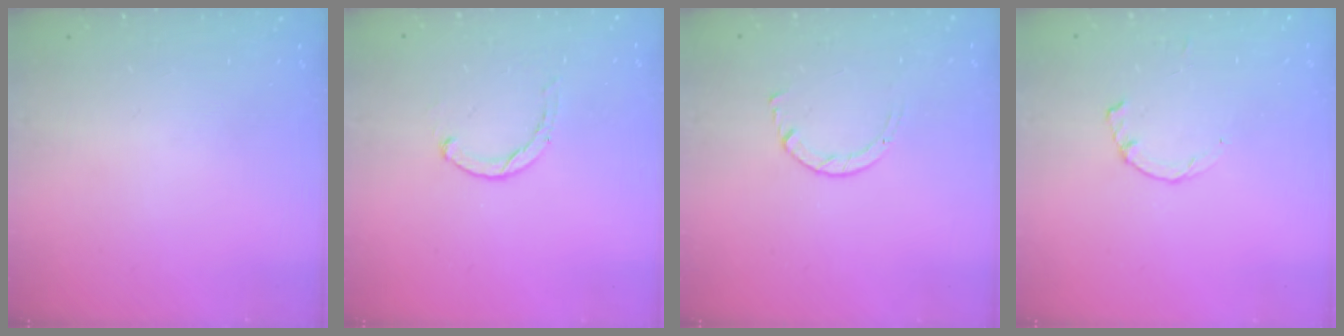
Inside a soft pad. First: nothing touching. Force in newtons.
{"total": 0.6, "press": 0.6, "slide": 0.2}
{"total": 2.7, "press": 2.7, "slide": 0.3}
{"total": 1.2, "press": 1.2, "slide": 0.3}